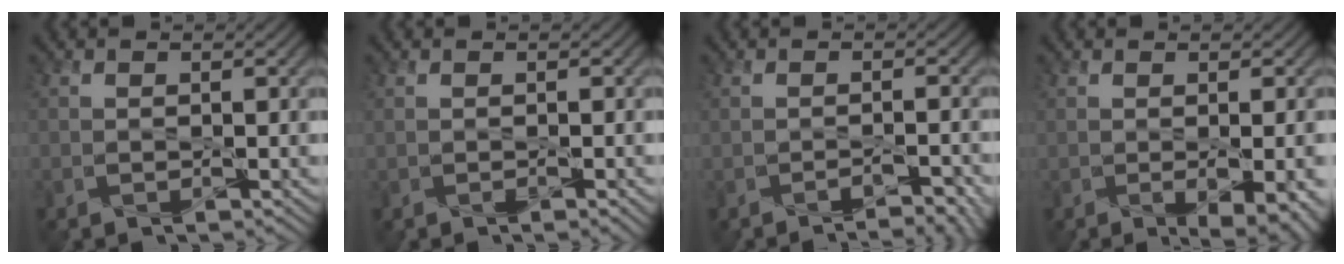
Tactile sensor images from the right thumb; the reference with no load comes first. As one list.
[{"total": 1.0, "force": [-0.4, 0.2, 0.9], "torque": [-0.016, -0.003, -0.005]}, {"total": 3.1, "force": [-2.2, 0.5, 2.1], "torque": [-0.028, 0.004, -0.028]}, {"total": 6.3, "force": [-2.1, 2.2, 5.5], "torque": [-0.077, -0.016, -0.008]}]